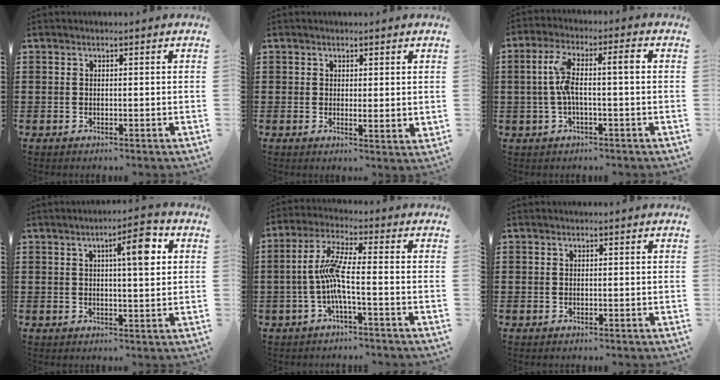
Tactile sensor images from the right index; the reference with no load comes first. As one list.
[{"total": 1.3, "force": [1.0, 0.5, 0.6], "torque": [-0.006, 0.001, 0.016]}, {"total": 6.6, "force": [-0.2, 1.4, 6.5], "torque": [-0.131, 0.004, -0.013]}, {"total": 6.4, "force": [2.0, 1.5, 5.8], "torque": [-0.095, 0.001, 0.024]}, {"total": 6.7, "force": [-1.6, 0.8, 6.5], "torque": [-0.153, -0.012, -0.043]}, {"total": 0.0}]